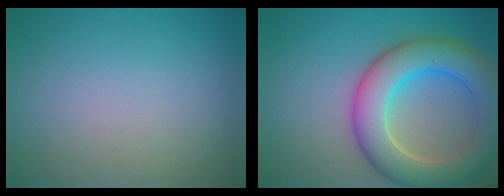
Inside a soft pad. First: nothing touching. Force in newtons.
{"total": 8.6, "press": 8.6, "slide": 0.5}